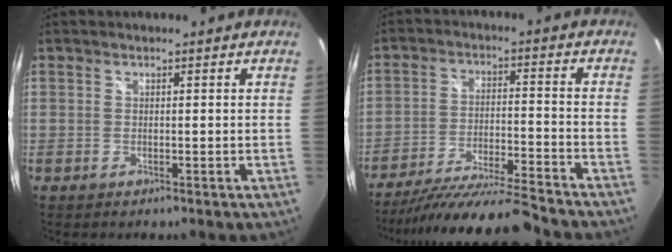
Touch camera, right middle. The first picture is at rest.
{"total": 17.1, "force": [-15.5, 0.1, 7.3], "torque": [-0.144, -0.033, -0.250]}